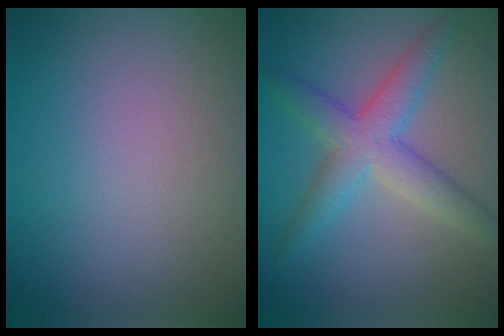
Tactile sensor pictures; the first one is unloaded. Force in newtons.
{"total": 4.5, "press": 4.5, "slide": 0.1}